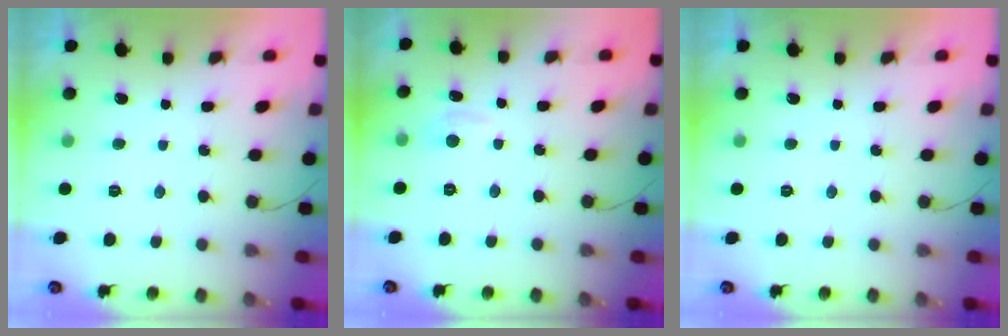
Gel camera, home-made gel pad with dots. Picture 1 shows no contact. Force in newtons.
{"total": 2.9, "press": 2.9, "slide": 0.4}
{"total": 0.0}